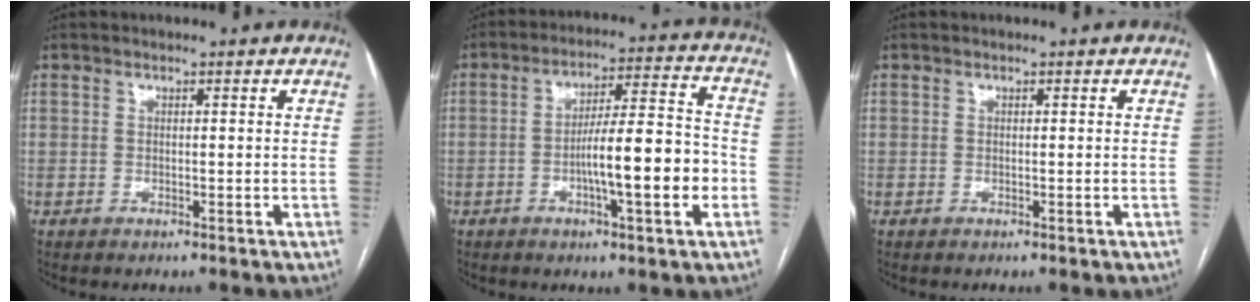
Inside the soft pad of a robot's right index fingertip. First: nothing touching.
{"total": 12.2, "force": [-3.3, 1.0, 11.7], "torque": [-0.189, 0.012, -0.053]}
{"total": 0.0}